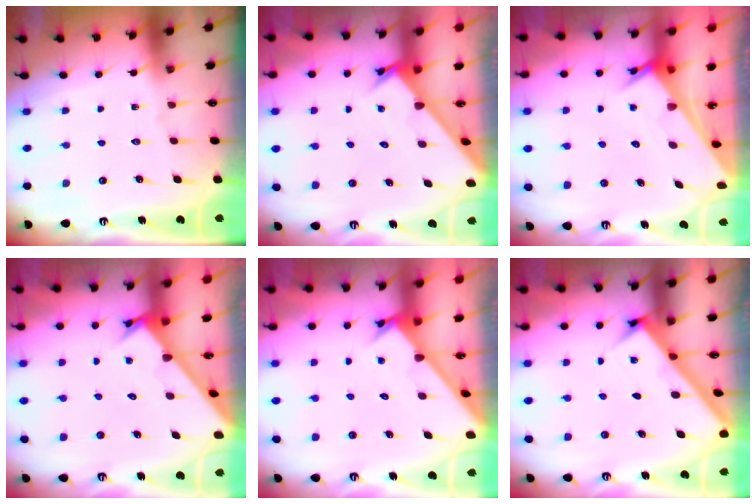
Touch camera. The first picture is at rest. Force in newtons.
{"total": 2.2, "press": 2.2, "slide": 0.1}
{"total": 3.0, "press": 3.0, "slide": 0.2}
{"total": 2.7, "press": 2.7, "slide": 0.2}
{"total": 2.6, "press": 2.6, "slide": 0.3}
{"total": 3.0, "press": 3.0, "slide": 0.1}